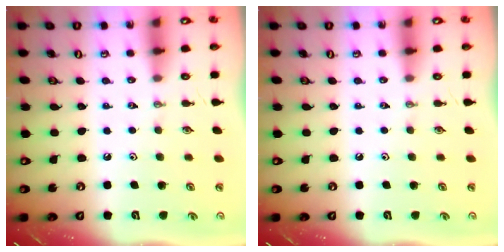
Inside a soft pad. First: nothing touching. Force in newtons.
{"total": 0.0}